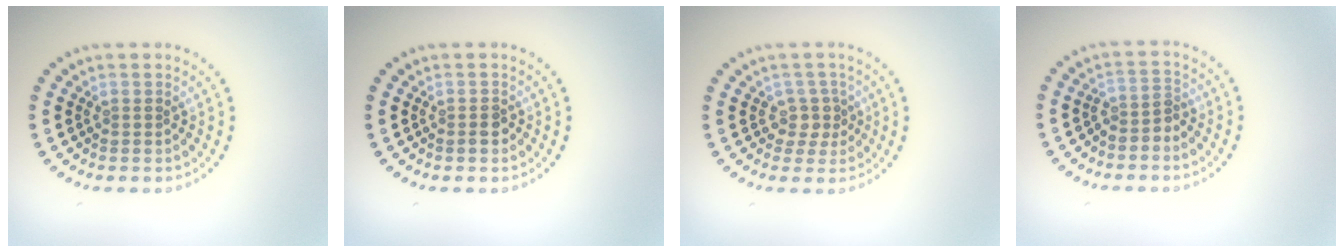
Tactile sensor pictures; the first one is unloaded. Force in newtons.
{"total": 1.3, "press": 1.2, "slide": 0.6}
{"total": 2.0, "press": 1.5, "slide": 1.3}
{"total": 1.9, "press": 1.5, "slide": 1.2}